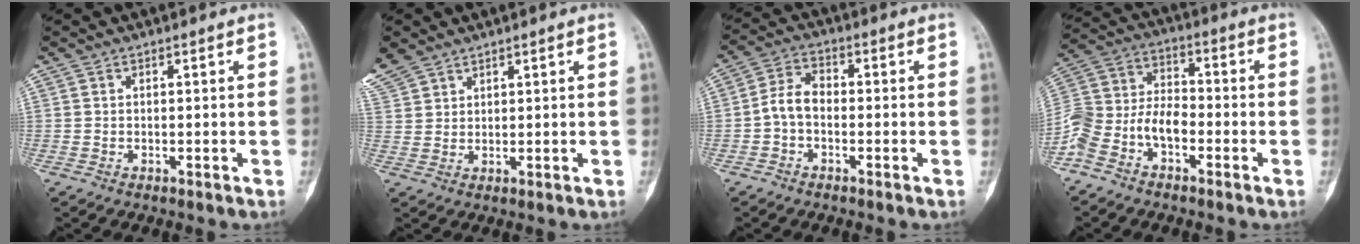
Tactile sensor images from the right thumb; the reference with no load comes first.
{"total": 6.9, "force": [5.1, 4.0, 2.5], "torque": [-0.060, 0.005, 0.113]}
{"total": 5.3, "force": [-1.4, 3.4, 3.8], "torque": [-0.068, 0.023, -0.038]}
{"total": 11.5, "force": [-5.4, 6.9, 7.4], "torque": [-0.157, 0.047, -0.115]}